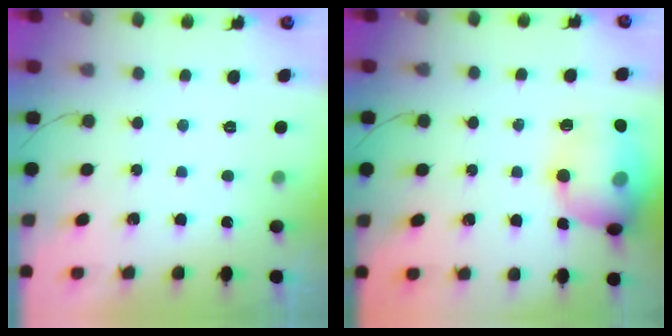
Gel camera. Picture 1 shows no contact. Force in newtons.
{"total": 15.7, "press": 15.5, "slide": 2.6}